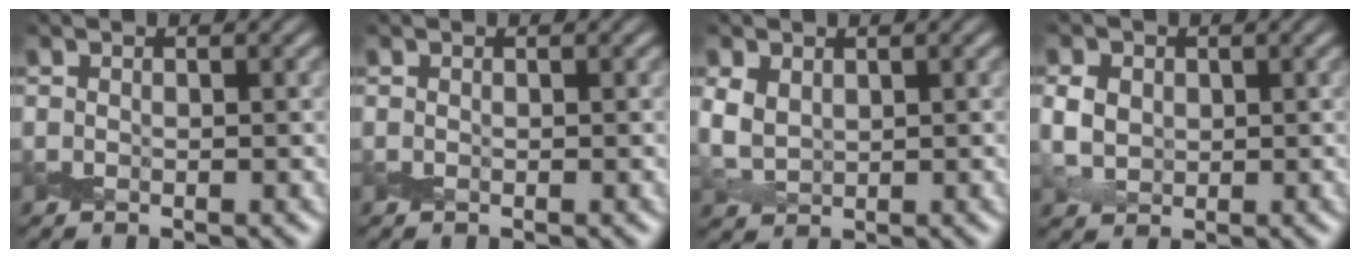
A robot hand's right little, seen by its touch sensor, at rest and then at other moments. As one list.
[{"total": 0.0}, {"total": 2.4, "force": [0.8, 1.7, 1.5], "torque": [-0.048, 0.000, 0.017]}, {"total": 2.5, "force": [0.3, 2.0, 1.4], "torque": [-0.040, 0.001, 0.005]}]